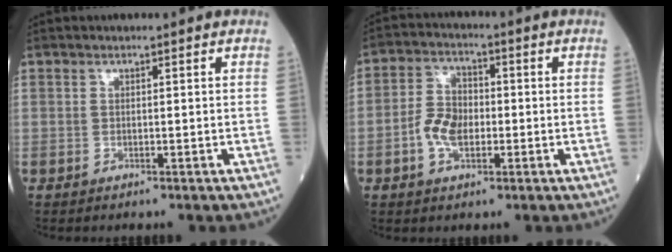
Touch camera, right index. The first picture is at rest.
{"total": 6.1, "force": [-1.5, 3.7, 4.6], "torque": [-0.100, 0.011, -0.032]}